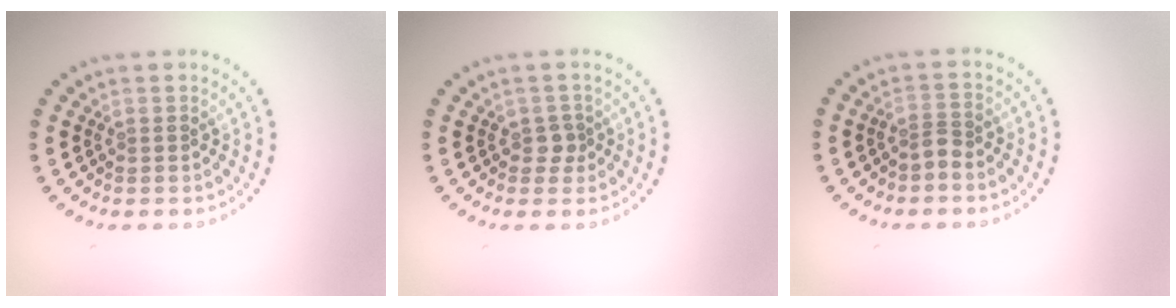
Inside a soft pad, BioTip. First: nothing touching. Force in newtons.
{"total": 1.3, "press": 1.1, "slide": 0.8}
{"total": 1.5, "press": 1.1, "slide": 1.0}